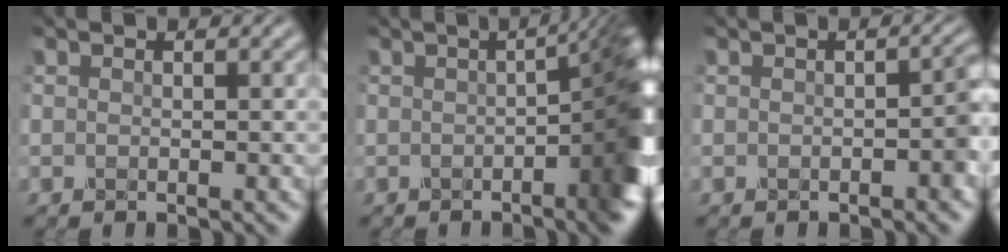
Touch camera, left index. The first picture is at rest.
{"total": 9.4, "force": [-1.2, 2.9, 8.8], "torque": [-0.069, -0.002, -0.014]}
{"total": 1.8, "force": [-0.4, 0.8, 1.6], "torque": [-0.020, 0.004, -0.005]}